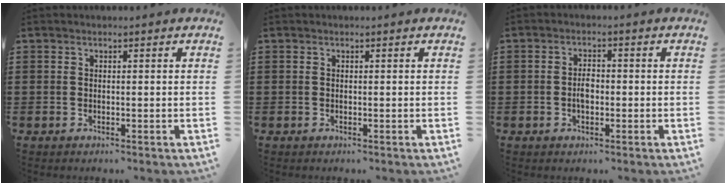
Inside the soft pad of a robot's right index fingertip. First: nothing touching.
{"total": 0.0}
{"total": 2.5, "force": [-0.4, 1.3, 2.1], "torque": [-0.039, 0.003, -0.009]}